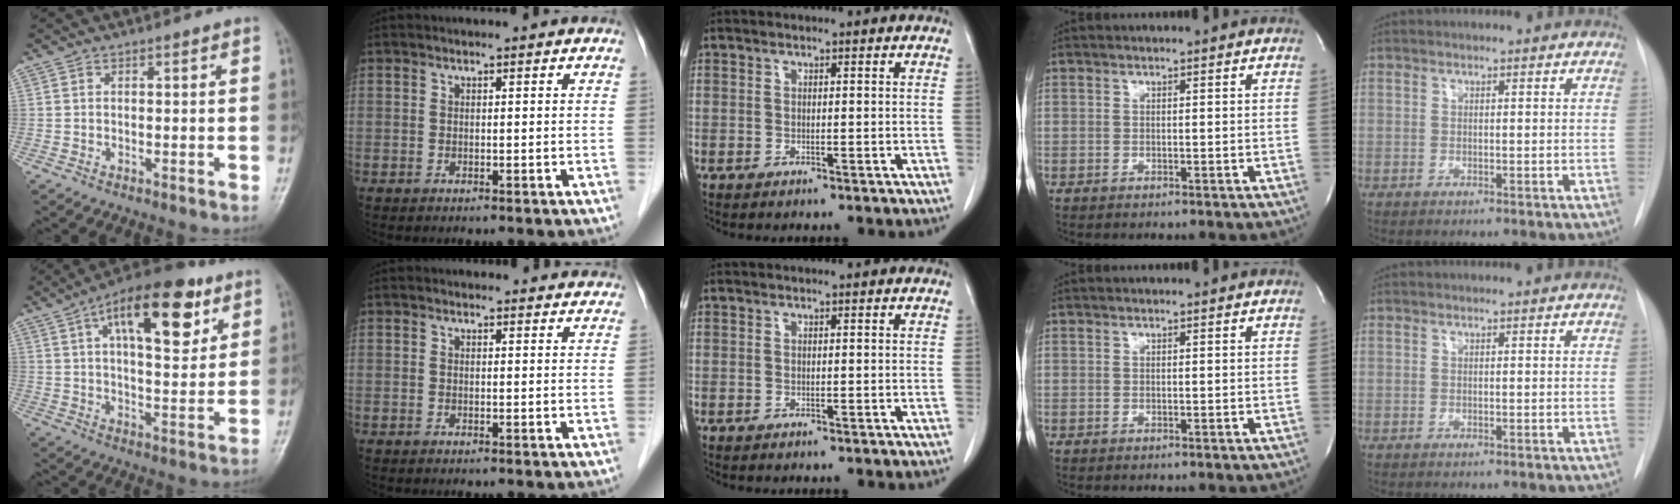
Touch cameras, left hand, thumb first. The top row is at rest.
{"thumb": {"total": 18.0, "force": [8.3, 7.6, 14.1], "torque": [-0.186, -0.016, 0.125]}, "index": {"total": 4.7, "force": [4.6, 1.2, 0.5], "torque": [0.002, 0.005, 0.037]}}